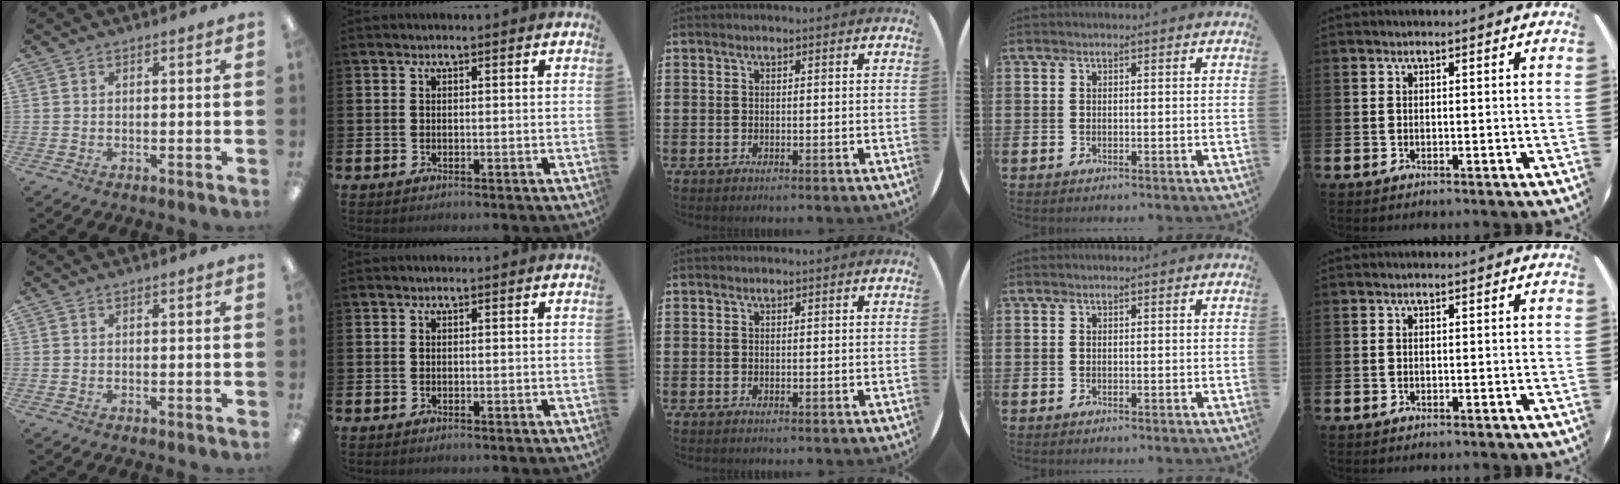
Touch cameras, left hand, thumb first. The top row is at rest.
{}